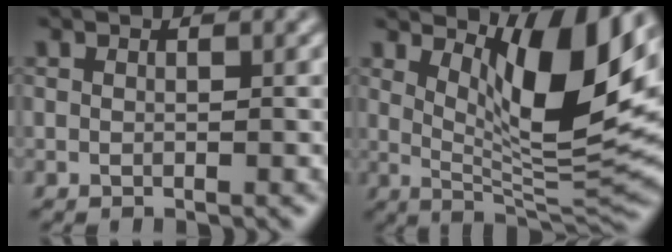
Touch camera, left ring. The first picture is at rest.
{"total": 10.0, "force": [3.9, 2.9, 8.7], "torque": [-0.136, -0.011, 0.076]}